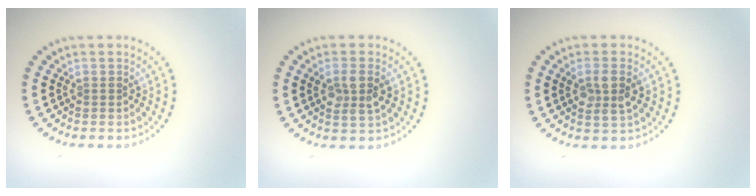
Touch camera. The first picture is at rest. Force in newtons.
{"total": 2.6, "press": 2.5, "slide": 0.8}
{"total": 2.6, "press": 2.5, "slide": 0.8}